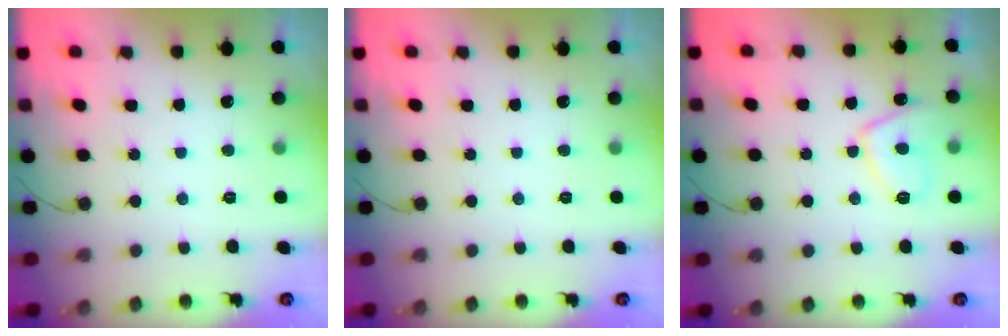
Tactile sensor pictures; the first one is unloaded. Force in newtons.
{"total": 0.0}
{"total": 8.9, "press": 8.8, "slide": 1.2}